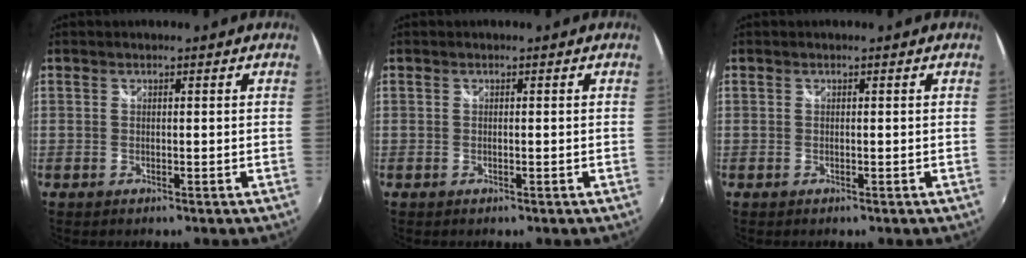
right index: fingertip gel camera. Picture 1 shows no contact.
{"total": 0.5, "force": [-0.1, 0.1, 0.5], "torque": [-0.008, 0.001, -0.003]}
{"total": 0.0}